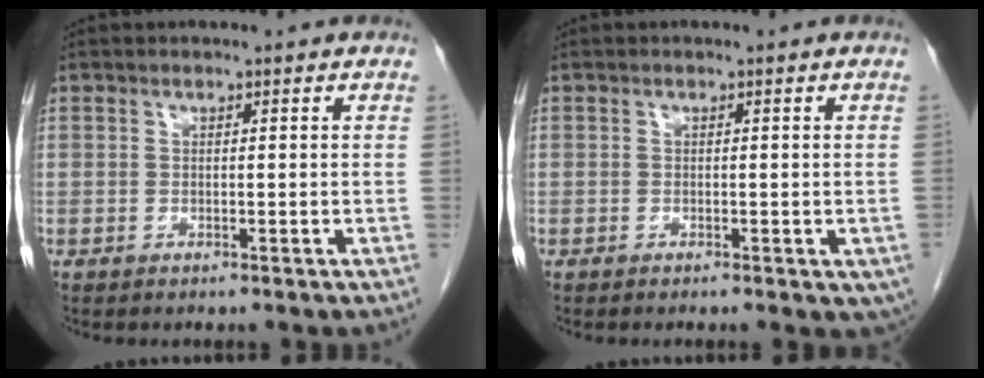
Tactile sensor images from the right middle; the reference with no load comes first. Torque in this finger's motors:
{"motor_torque": [1.13, -1.00, 0.13, 0.03]}